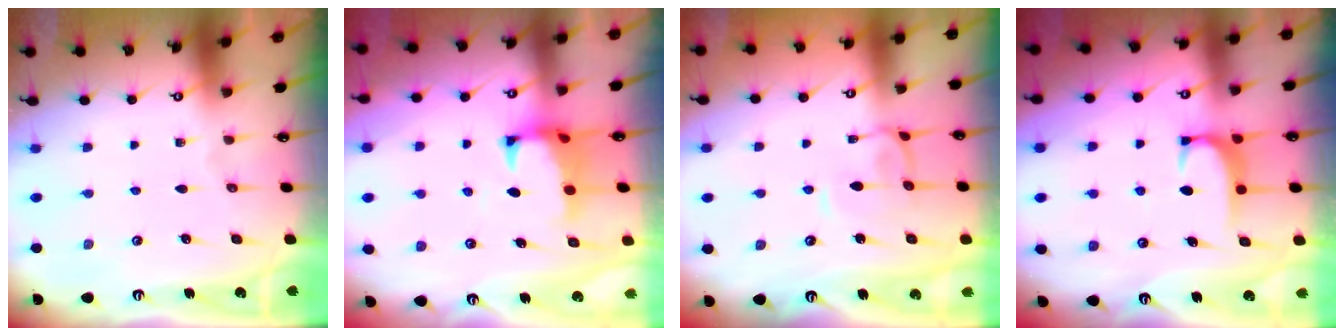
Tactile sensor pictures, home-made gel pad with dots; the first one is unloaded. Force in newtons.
{"total": 1.0, "press": 0.2, "slide": 1.0}
{"total": 1.7, "press": 1.6, "slide": 0.4}
{"total": 1.8, "press": 1.8, "slide": 0.4}